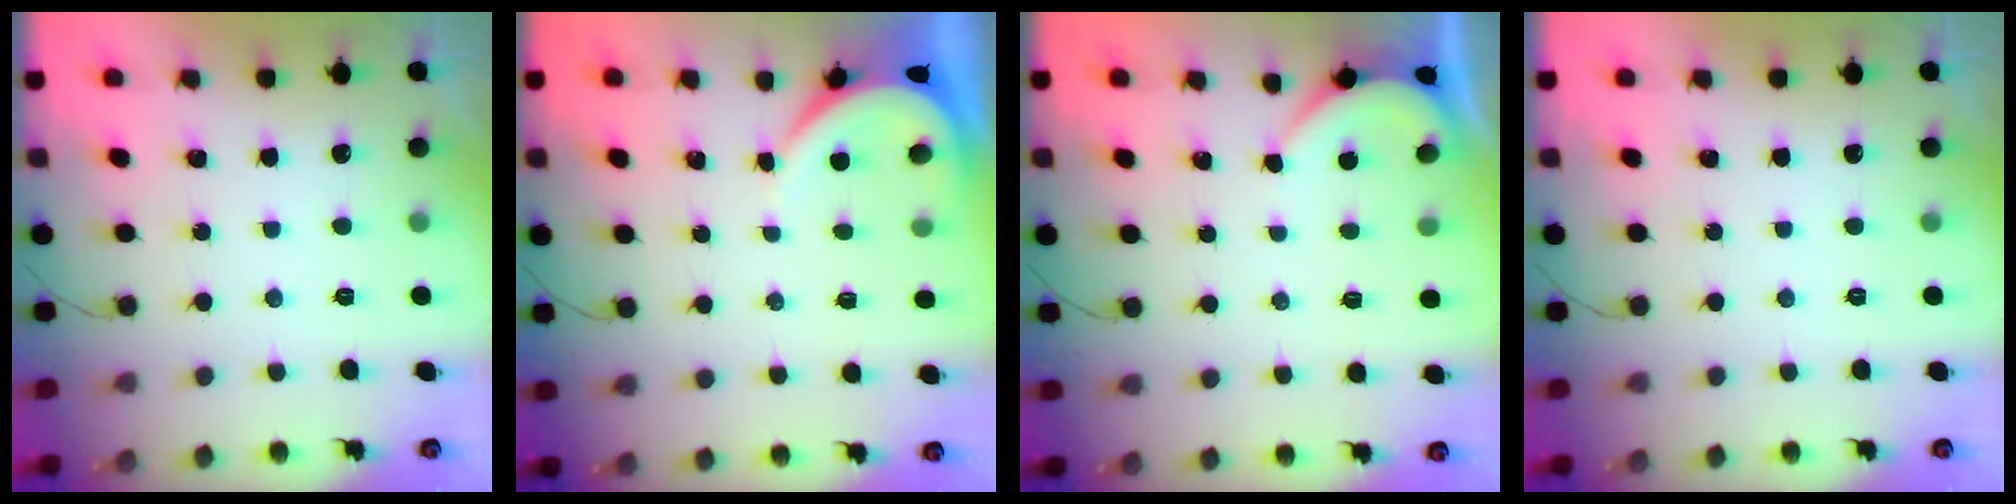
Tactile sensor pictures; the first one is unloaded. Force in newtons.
{"total": 3.4, "press": 3.4, "slide": 0.5}
{"total": 2.2, "press": 2.2, "slide": 0.4}
{"total": 0.0}